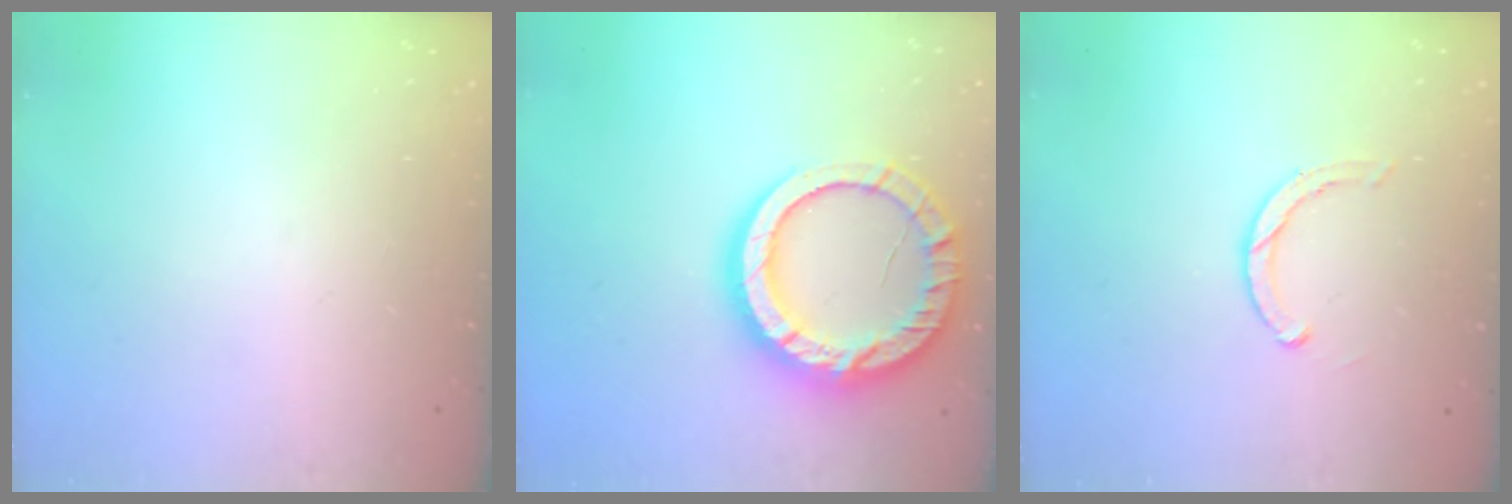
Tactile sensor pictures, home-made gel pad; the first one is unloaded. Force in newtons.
{"total": 18.3, "press": 18.2, "slide": 1.7}
{"total": 2.8, "press": 2.7, "slide": 0.3}